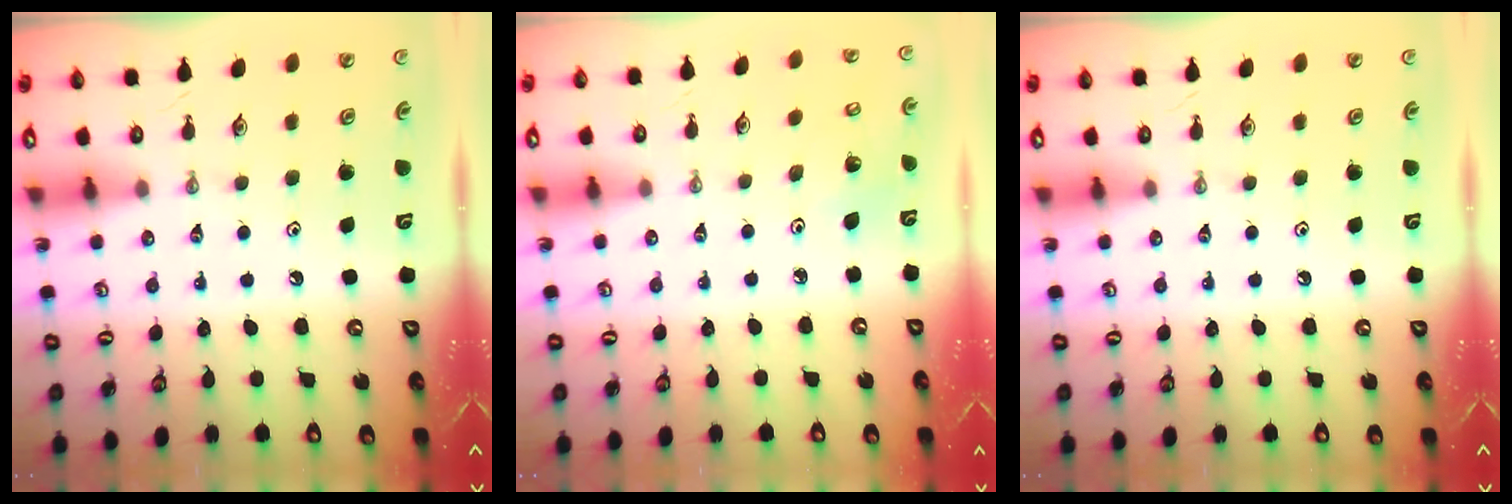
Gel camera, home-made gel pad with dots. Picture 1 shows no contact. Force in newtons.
{"total": 3.3, "press": 3.1, "slide": 1.1}
{"total": 0.0}